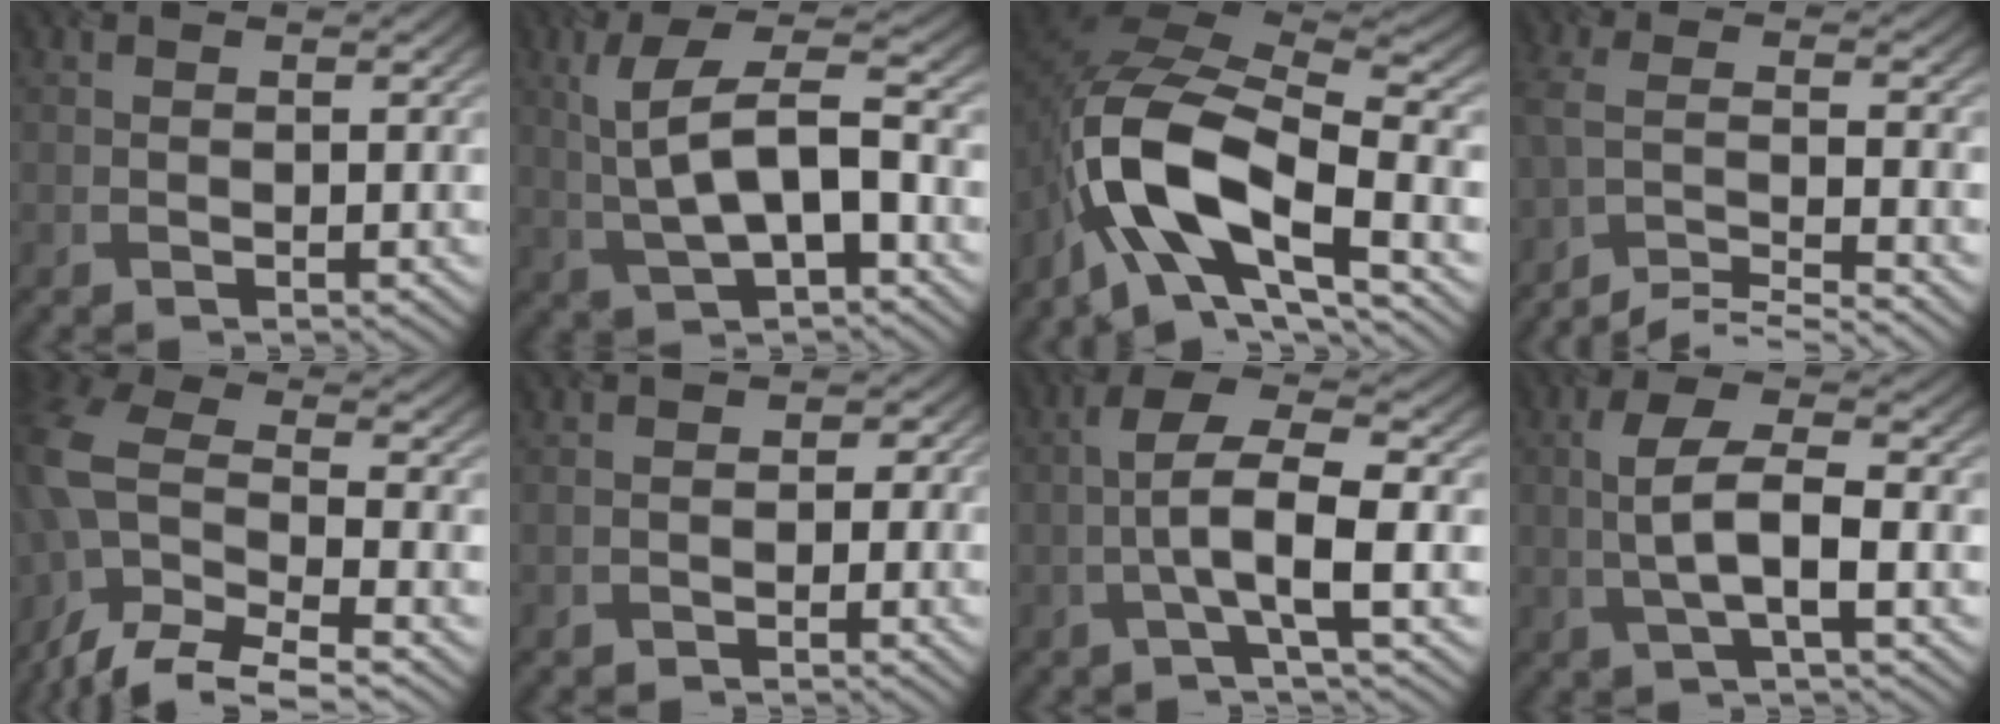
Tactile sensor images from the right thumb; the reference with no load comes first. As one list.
[{"total": 10.0, "force": [-0.2, 4.2, 9.1], "torque": [-0.173, 0.015, -0.006]}, {"total": 14.1, "force": [-6.0, 6.3, 11.1], "torque": [-0.227, -0.019, -0.115]}, {"total": 7.0, "force": [-5.8, 1.2, 3.8], "torque": [-0.060, 0.002, -0.108]}, {"total": 12.8, "force": [-5.9, 6.2, 9.6], "torque": [-0.234, -0.013, -0.117]}, {"total": 1.5, "force": [-0.9, 1.2, 0.3], "torque": [0.011, 0.000, -0.014]}, {"total": 7.0, "force": [-1.6, 1.7, 6.6], "torque": [-0.121, 0.018, -0.041]}, {"total": 5.8, "force": [-1.0, 1.9, 5.4], "torque": [-0.112, 0.006, -0.022]}]